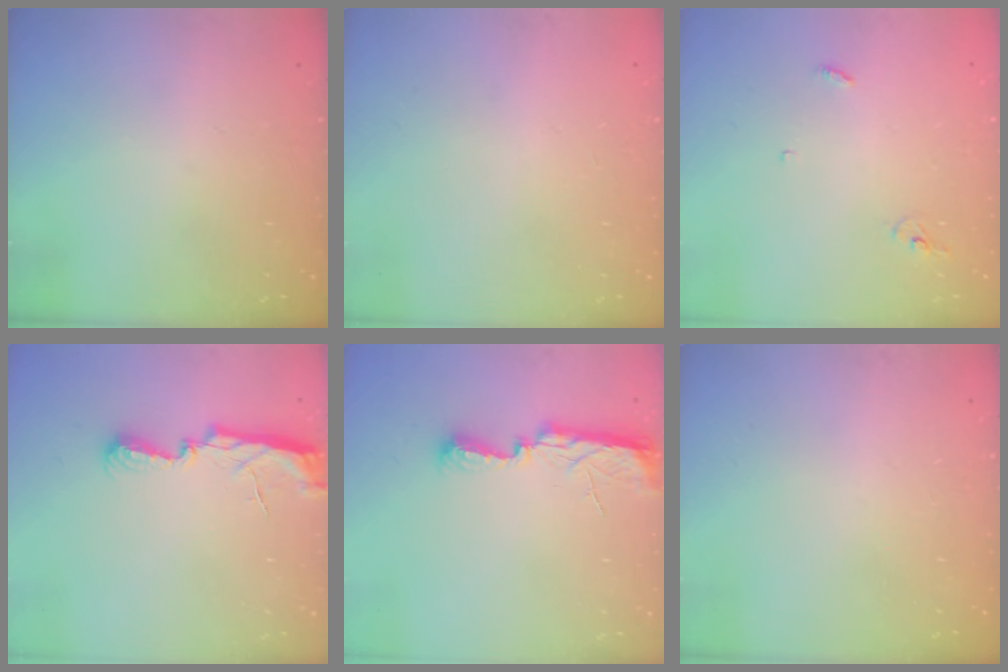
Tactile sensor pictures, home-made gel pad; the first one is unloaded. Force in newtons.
{"total": 1.0, "press": 0.8, "slide": 0.6}
{"total": 2.9, "press": 2.9, "slide": 0.2}
{"total": 7.3, "press": 7.3, "slide": 0.5}
{"total": 7.9, "press": 7.8, "slide": 0.8}
{"total": 0.0}